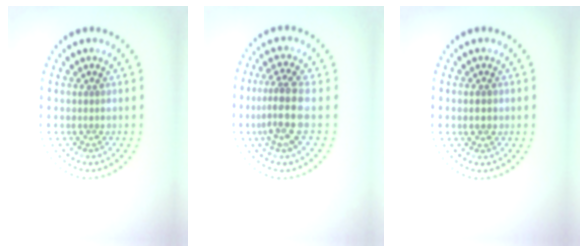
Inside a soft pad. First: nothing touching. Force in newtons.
{"total": 4.1, "press": 3.6, "slide": 2.0}
{"total": 1.9, "press": 1.9, "slide": 0.1}